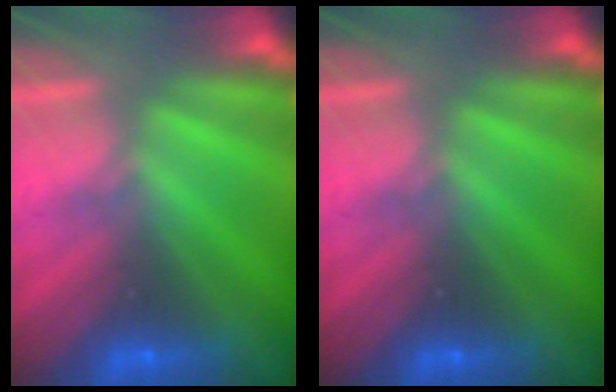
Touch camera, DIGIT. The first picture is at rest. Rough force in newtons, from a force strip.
{"total": 0.0}